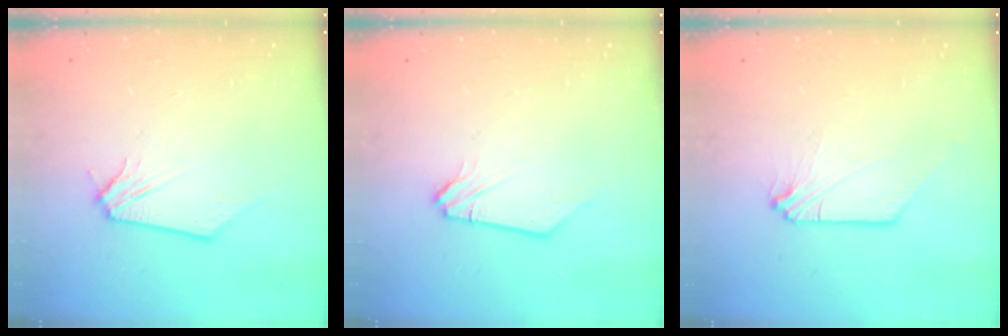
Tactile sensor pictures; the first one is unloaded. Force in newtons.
{"total": 0.0}
{"total": 0.0}